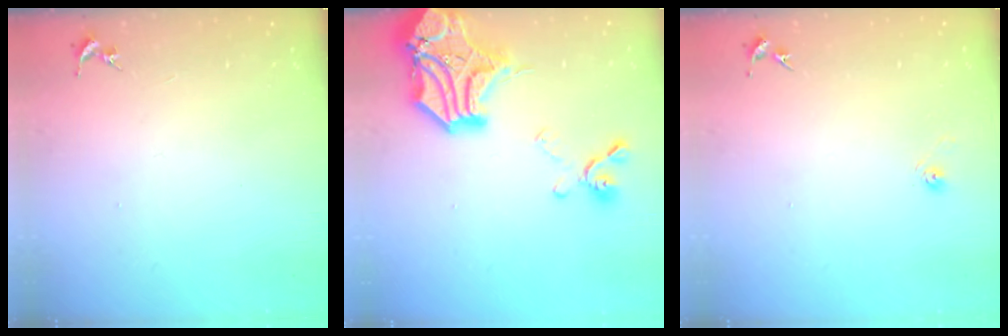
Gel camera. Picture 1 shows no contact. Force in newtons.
{"total": 22.5, "press": 22.3, "slide": 2.7}
{"total": 3.2, "press": 2.7, "slide": 1.7}